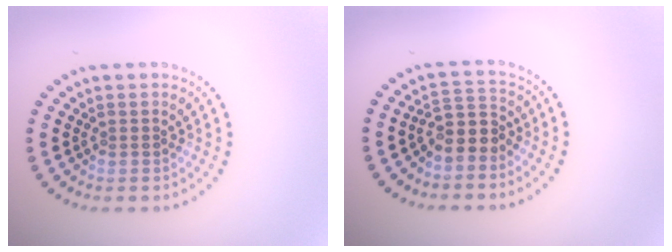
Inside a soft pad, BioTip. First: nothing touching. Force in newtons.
{"total": 2.7, "press": 2.2, "slide": 1.5}